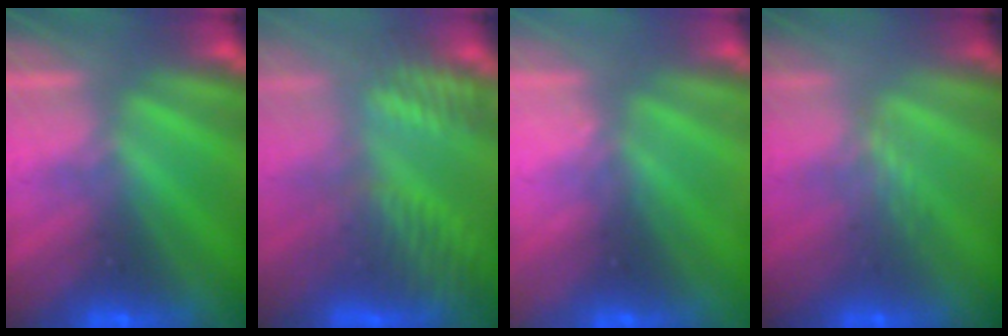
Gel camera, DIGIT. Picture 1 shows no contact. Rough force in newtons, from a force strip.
{"total": 4.6}
{"total": 2.3}
{"total": 3.0}